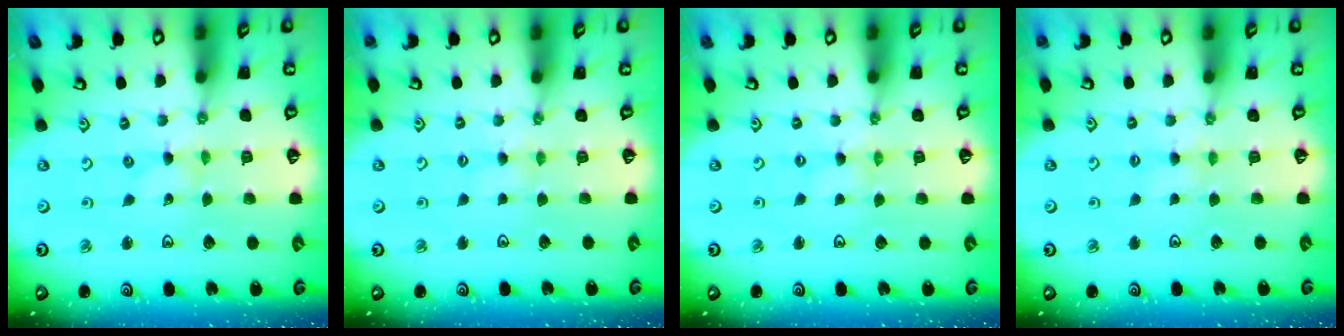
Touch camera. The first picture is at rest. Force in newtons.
{"total": 2.8, "press": 2.8, "slide": 0.3}
{"total": 0.0}
{"total": 2.5, "press": 2.5, "slide": 0.3}